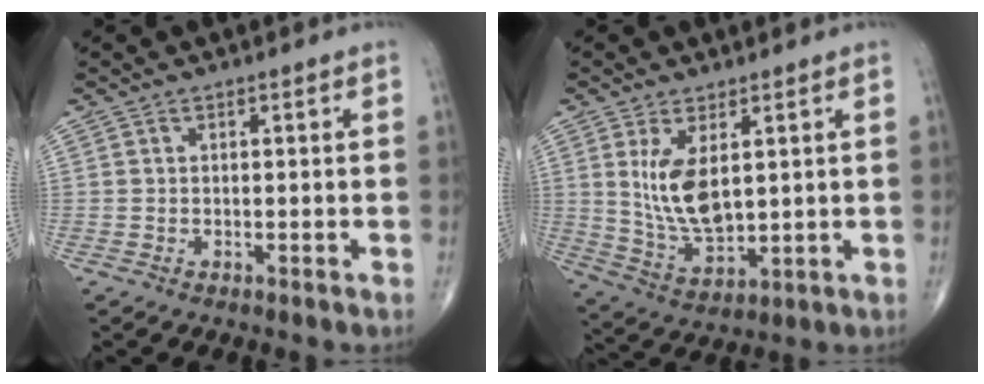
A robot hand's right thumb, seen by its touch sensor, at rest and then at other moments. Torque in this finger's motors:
{"motor_torque": [-0.41, 1.10, 0.79, 0.71, 0.10]}